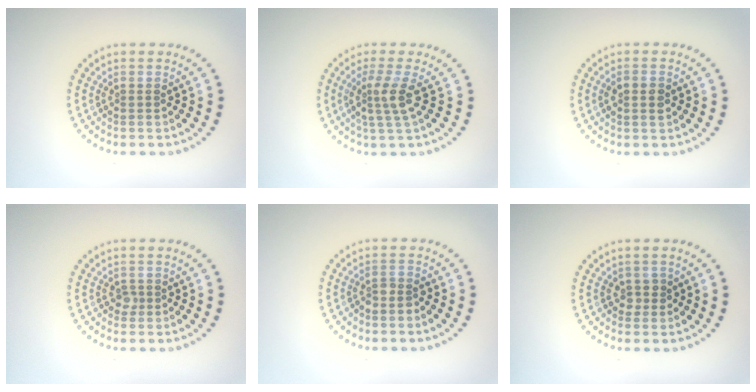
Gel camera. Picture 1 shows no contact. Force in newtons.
{"total": 2.7, "press": 2.1, "slide": 1.8}
{"total": 1.8, "press": 1.8, "slide": 0.1}
{"total": 0.8, "press": 0.6, "slide": 0.6}
{"total": 1.5, "press": 1.1, "slide": 0.9}
{"total": 1.1, "press": 1.0, "slide": 0.5}